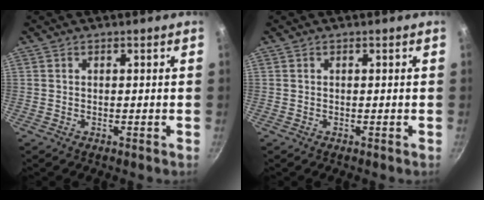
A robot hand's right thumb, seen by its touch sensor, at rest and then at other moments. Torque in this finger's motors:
{"motor_torque": [-0.57, 0.18, -0.46, 0.46, 0.03]}